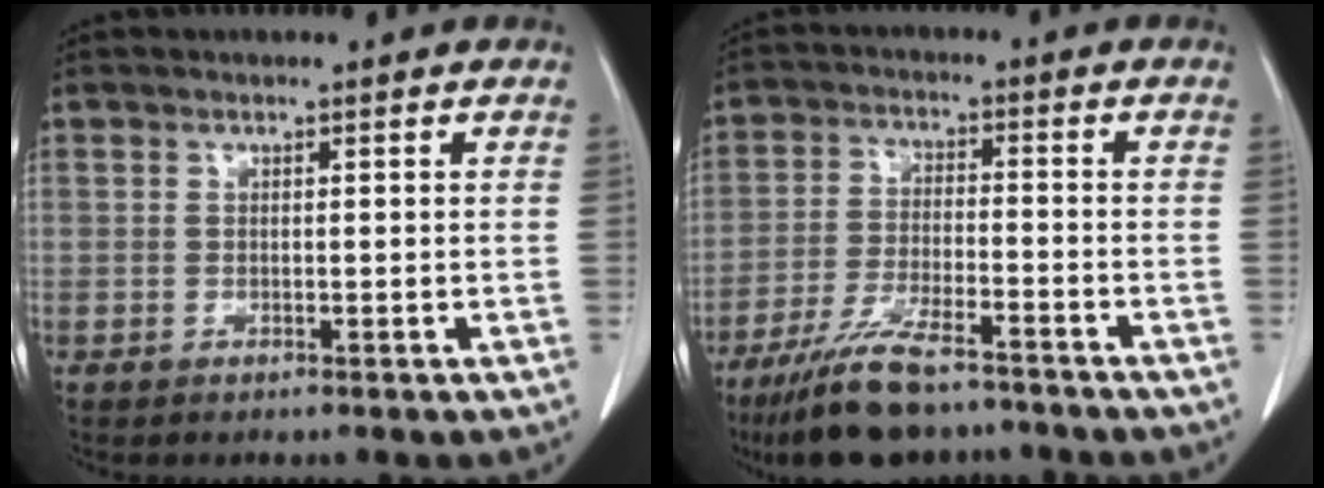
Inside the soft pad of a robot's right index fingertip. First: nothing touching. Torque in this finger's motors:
{"motor_torque": [0.78, -0.74, 0.49, 0.14]}